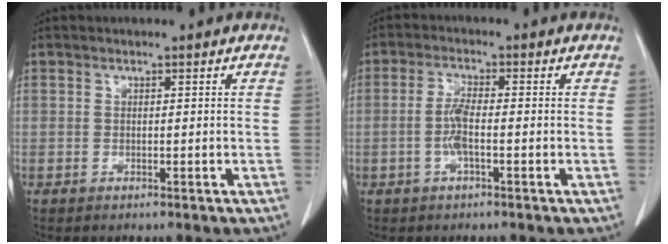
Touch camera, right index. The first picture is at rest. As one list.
[{"total": 3.7, "force": [-0.9, 0.7, 3.5], "torque": [-0.077, 0.002, -0.020]}]